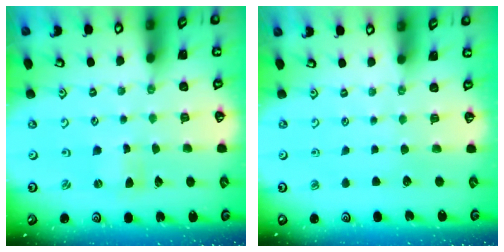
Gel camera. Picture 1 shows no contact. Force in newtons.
{"total": 0.0}